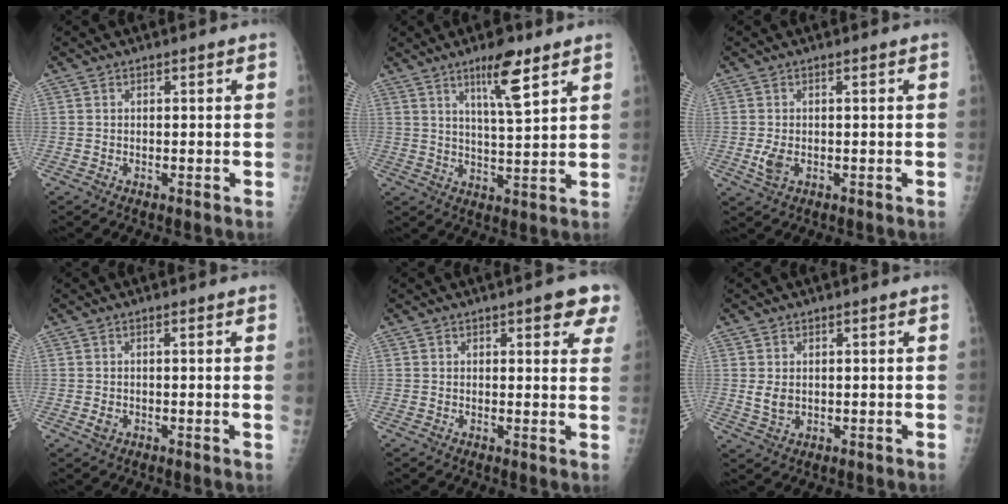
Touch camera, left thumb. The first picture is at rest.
{"total": 8.4, "force": [5.2, 1.6, 6.4], "torque": [-0.102, -0.034, 0.090]}
{"total": 2.8, "force": [-0.4, 1.6, 2.2], "torque": [-0.053, -0.006, -0.007]}
{"total": 1.9, "force": [-0.1, 0.4, 1.9], "torque": [-0.034, -0.001, -0.001]}
{"total": 6.6, "force": [4.0, 2.8, 4.5], "torque": [-0.015, -0.013, 0.042]}
{"total": 3.2, "force": [0.5, 2.5, 1.9], "torque": [-0.023, -0.007, 0.016]}